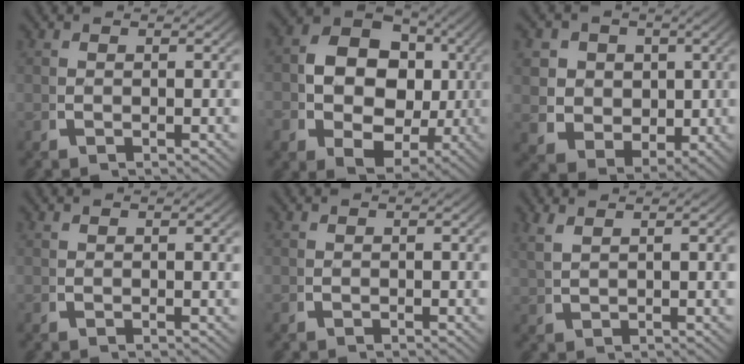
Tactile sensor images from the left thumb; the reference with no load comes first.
{"total": 12.0, "force": [0.8, 8.8, 8.1], "torque": [-0.160, -0.032, 0.019]}
{"total": 9.3, "force": [0.8, 7.8, 5.0], "torque": [-0.129, -0.047, 0.024]}
{"total": 0.6, "force": [0.6, 0.0, 0.1], "torque": [-0.005, -0.002, 0.013]}
{"total": 0.0}
{"total": 2.0, "force": [1.8, 0.0, 0.9], "torque": [-0.018, 0.005, 0.042]}